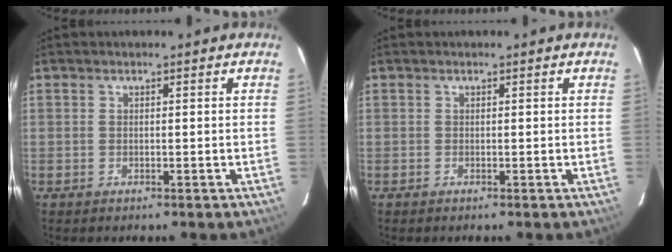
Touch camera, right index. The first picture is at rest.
{"total": 0.0}